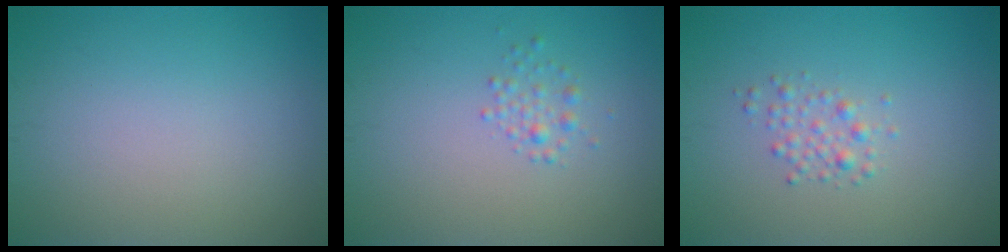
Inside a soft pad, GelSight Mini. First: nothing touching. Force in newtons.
{"total": 1.3, "press": 1.3, "slide": 0.0}
{"total": 1.5, "press": 1.5, "slide": 0.0}